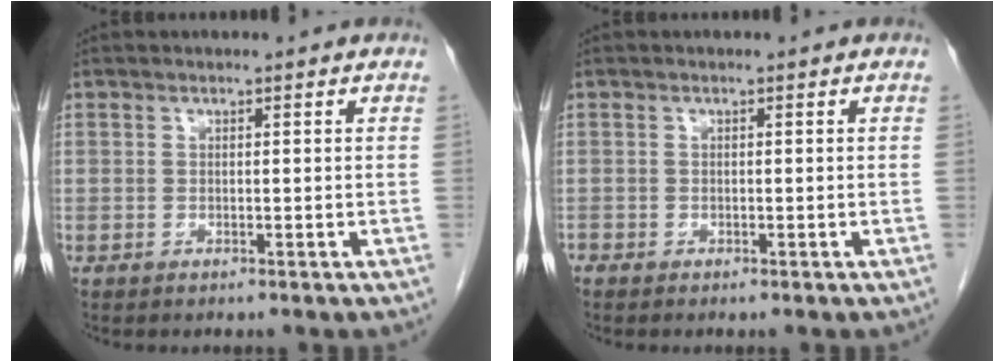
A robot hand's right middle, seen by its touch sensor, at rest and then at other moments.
{"total": 0.7, "force": [-0.6, 0.4, 0.2], "torque": [-0.008, 0.000, -0.014]}